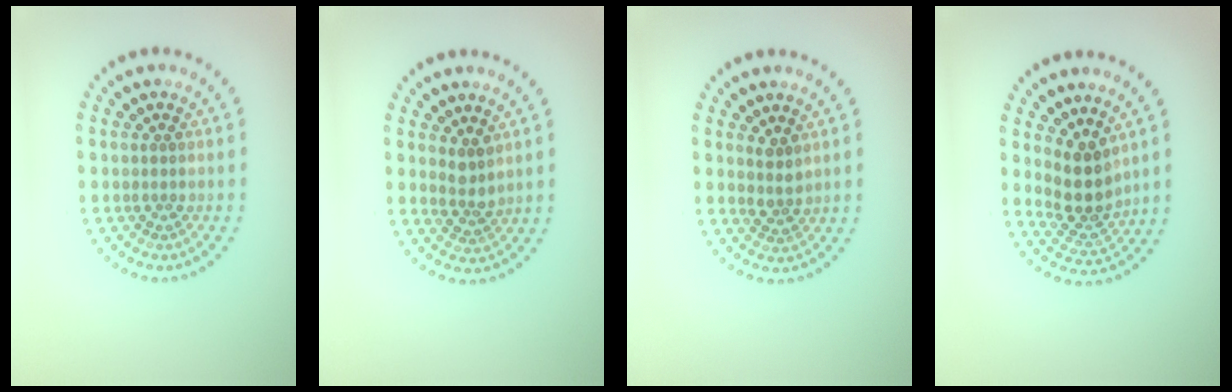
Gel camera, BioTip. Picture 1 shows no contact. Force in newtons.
{"total": 1.9, "press": 1.5, "slide": 1.2}
{"total": 1.6, "press": 1.3, "slide": 0.9}
{"total": 3.7, "press": 2.9, "slide": 2.3}